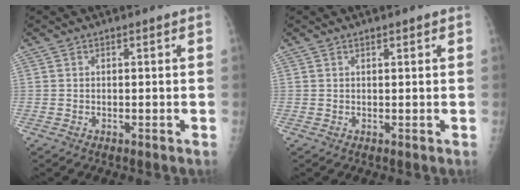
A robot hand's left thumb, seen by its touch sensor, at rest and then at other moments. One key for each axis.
{"total": 0.9, "fx": 0.6, "fy": 0.3, "fz": 0.6, "tx": -0.007, "ty": -0.001, "tz": 0.009}